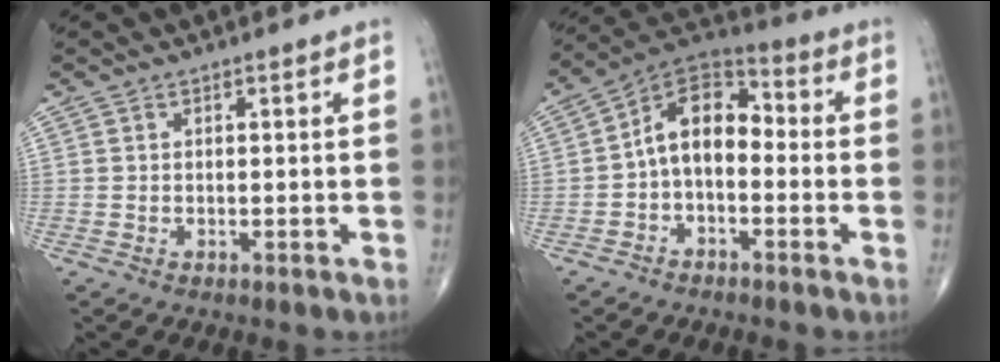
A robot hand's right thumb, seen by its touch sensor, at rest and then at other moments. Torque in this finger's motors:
{"motor_torque": [0.22, 0.28, 0.44, -0.31, 0.08]}